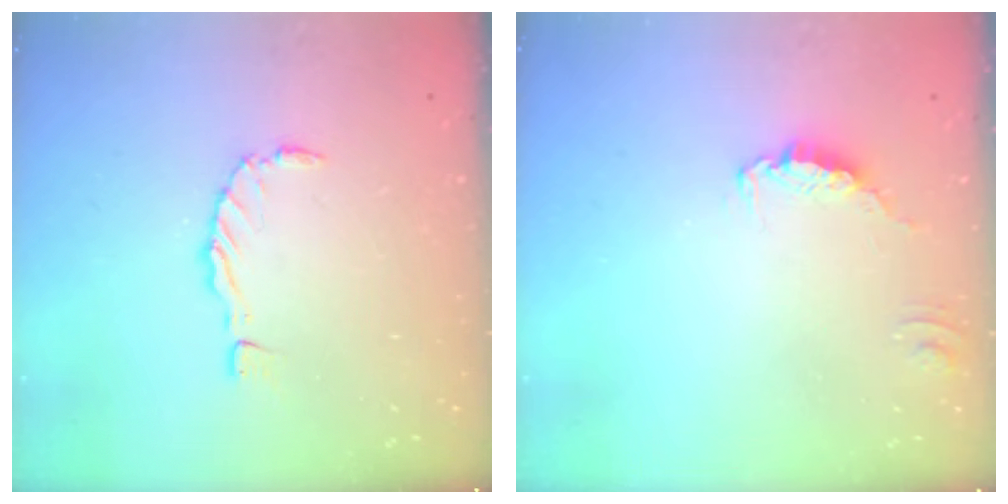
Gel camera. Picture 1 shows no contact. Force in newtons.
{"total": 0.0}